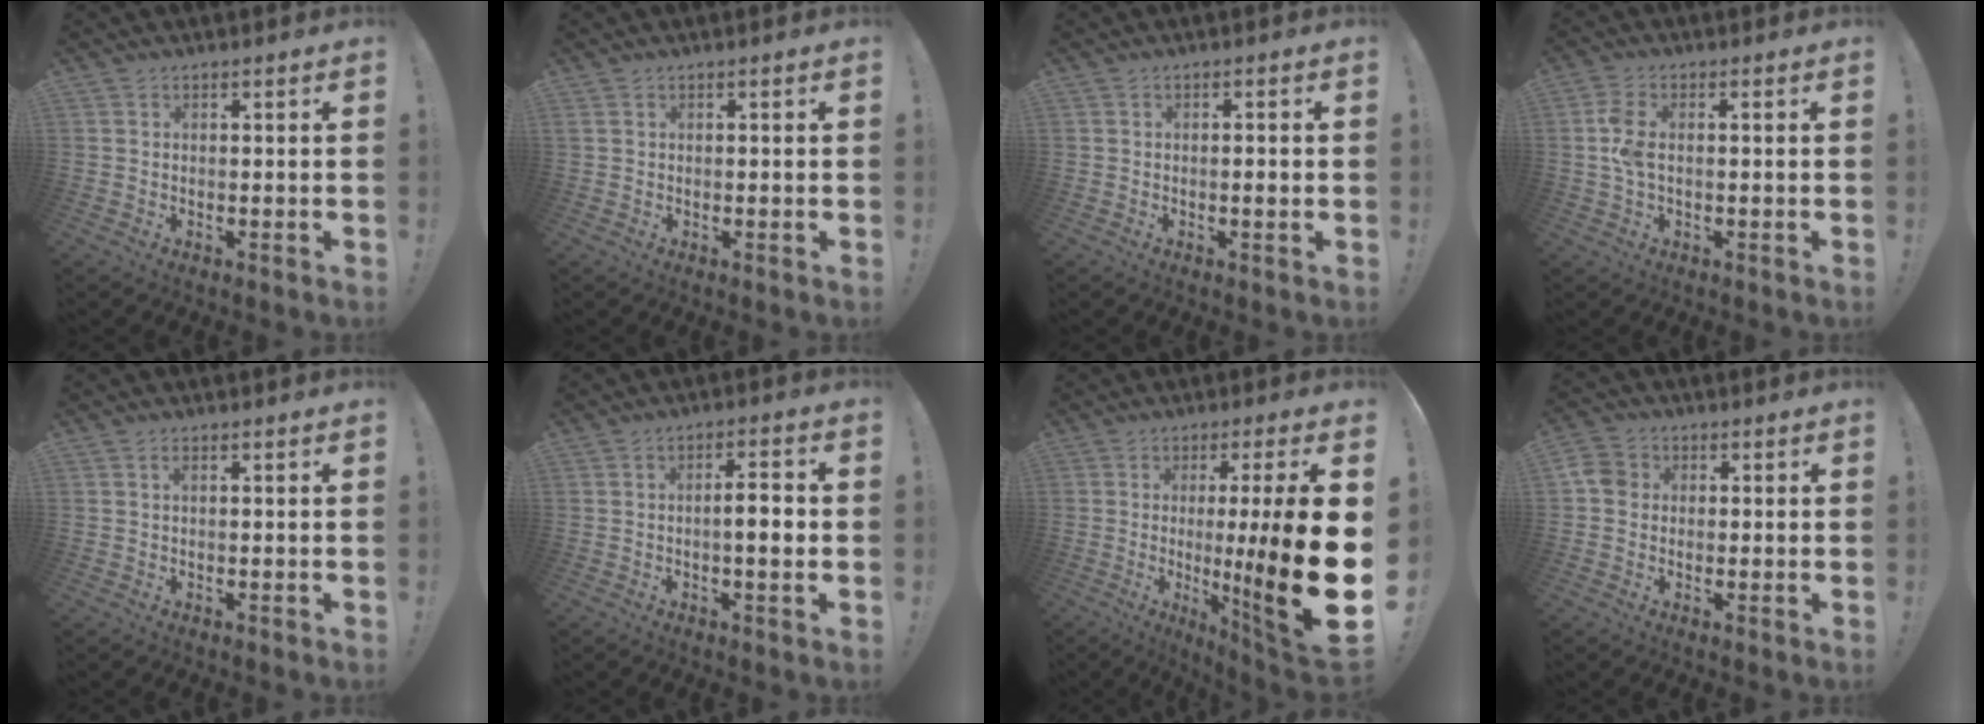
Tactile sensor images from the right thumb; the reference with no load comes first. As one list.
[{"total": 0.6, "force": [0.1, -0.2, 0.6], "torque": [-0.017, 0.002, 0.002]}, {"total": 2.0, "force": [-0.4, -0.1, 1.9], "torque": [-0.030, 0.000, -0.009]}, {"total": 5.6, "force": [-0.2, 2.5, 5.0], "torque": [-0.101, 0.007, -0.004]}, {"total": 0.7, "force": [-0.1, 0.1, 0.6], "torque": [-0.014, 0.002, -0.003]}, {"total": 6.5, "force": [-0.8, 1.2, 6.3], "torque": [-0.102, 0.005, -0.018]}, {"total": 21.7, "force": [-1.0, 1.1, 21.7], "torque": [-0.345, -0.022, -0.015]}, {"total": 5.1, "force": [-0.4, 4.6, 2.3], "torque": [-0.040, 0.018, -0.006]}]